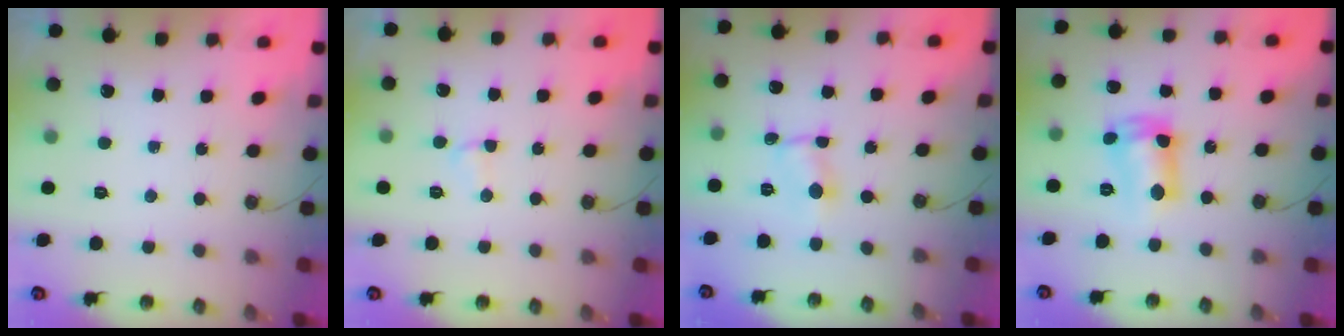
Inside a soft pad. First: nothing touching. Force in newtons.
{"total": 2.5, "press": 2.4, "slide": 0.7}
{"total": 0.7, "press": 0.6, "slide": 0.1}
{"total": 10.6, "press": 10.6, "slide": 0.8}